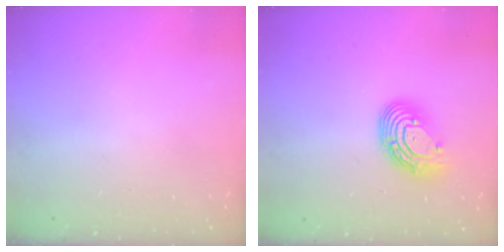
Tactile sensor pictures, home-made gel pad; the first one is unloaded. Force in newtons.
{"total": 11.5, "press": 11.5, "slide": 1.1}